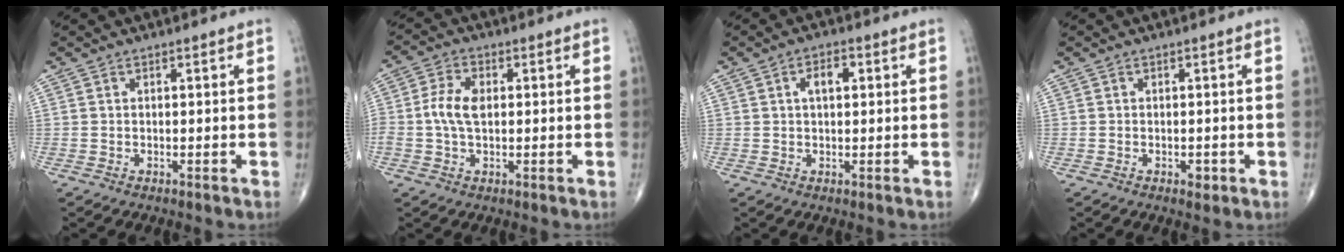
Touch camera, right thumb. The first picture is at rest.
{"total": 5.6, "force": [0.1, 3.3, 4.6], "torque": [-0.100, 0.011, -0.001]}
{"total": 3.6, "force": [1.0, 2.0, 2.9], "torque": [-0.044, 0.007, 0.014]}
{"total": 1.4, "force": [-0.6, 0.9, 1.0], "torque": [-0.007, 0.000, -0.008]}